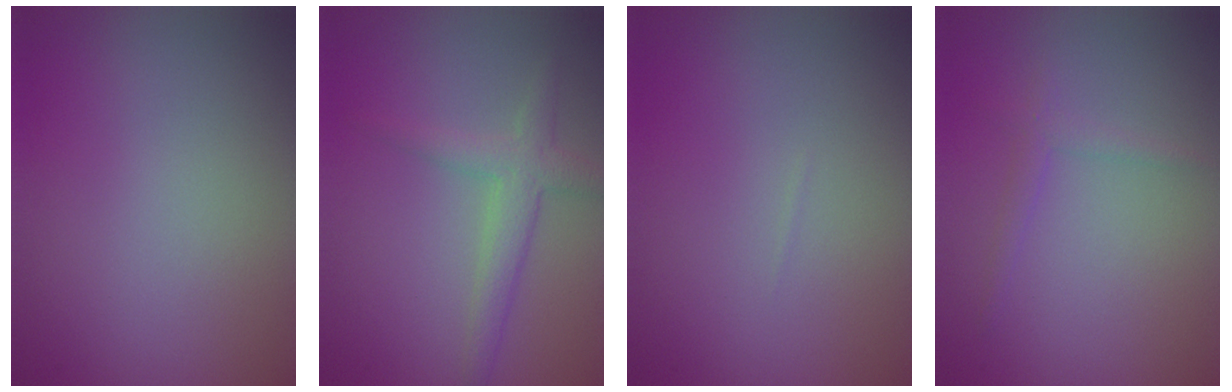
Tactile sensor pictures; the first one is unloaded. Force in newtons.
{"total": 1.9, "press": 1.8, "slide": 0.3}
{"total": 0.0}
{"total": 1.2, "press": 1.2, "slide": 0.1}